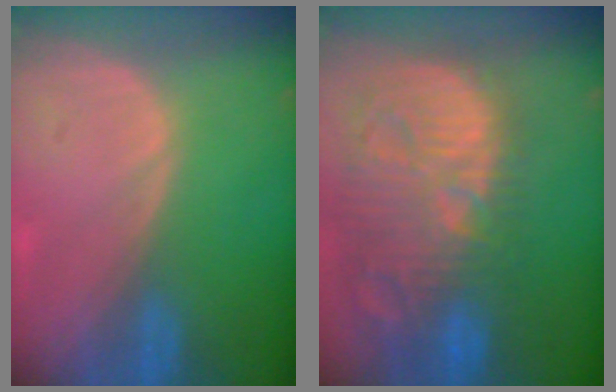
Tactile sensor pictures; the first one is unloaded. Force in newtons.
{"total": 15.0, "press": 13.0, "slide": 7.4}